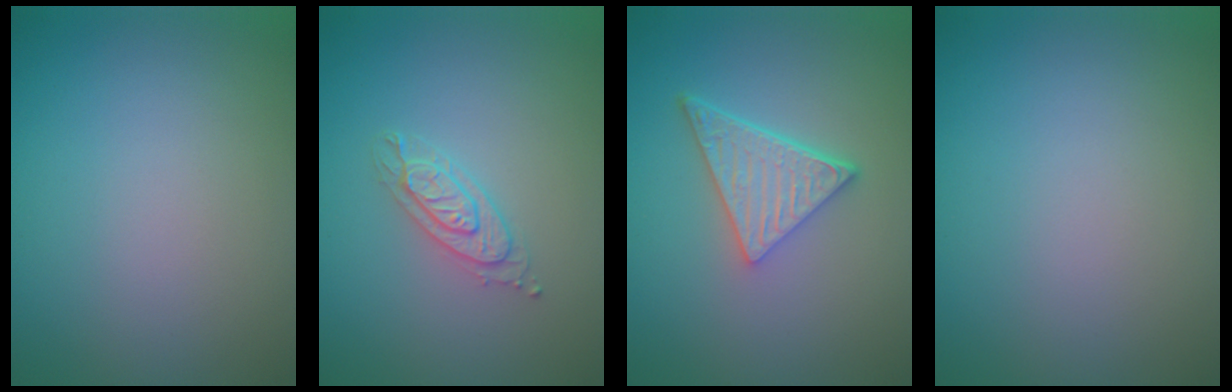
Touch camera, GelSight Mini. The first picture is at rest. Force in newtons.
{"total": 2.2, "press": 2.2, "slide": 0.3}
{"total": 4.9, "press": 3.5, "slide": 3.3}
{"total": 0.0}